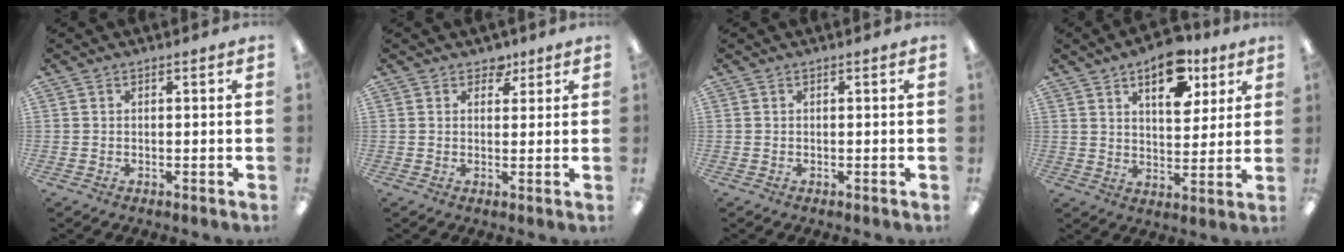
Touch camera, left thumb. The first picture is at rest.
{"total": 3.4, "force": [2.2, 2.3, 1.2], "torque": [-0.003, -0.007, 0.035]}
{"total": 0.0}
{"total": 13.0, "force": [7.8, 6.7, 8.0], "torque": [-0.093, -0.035, 0.129]}